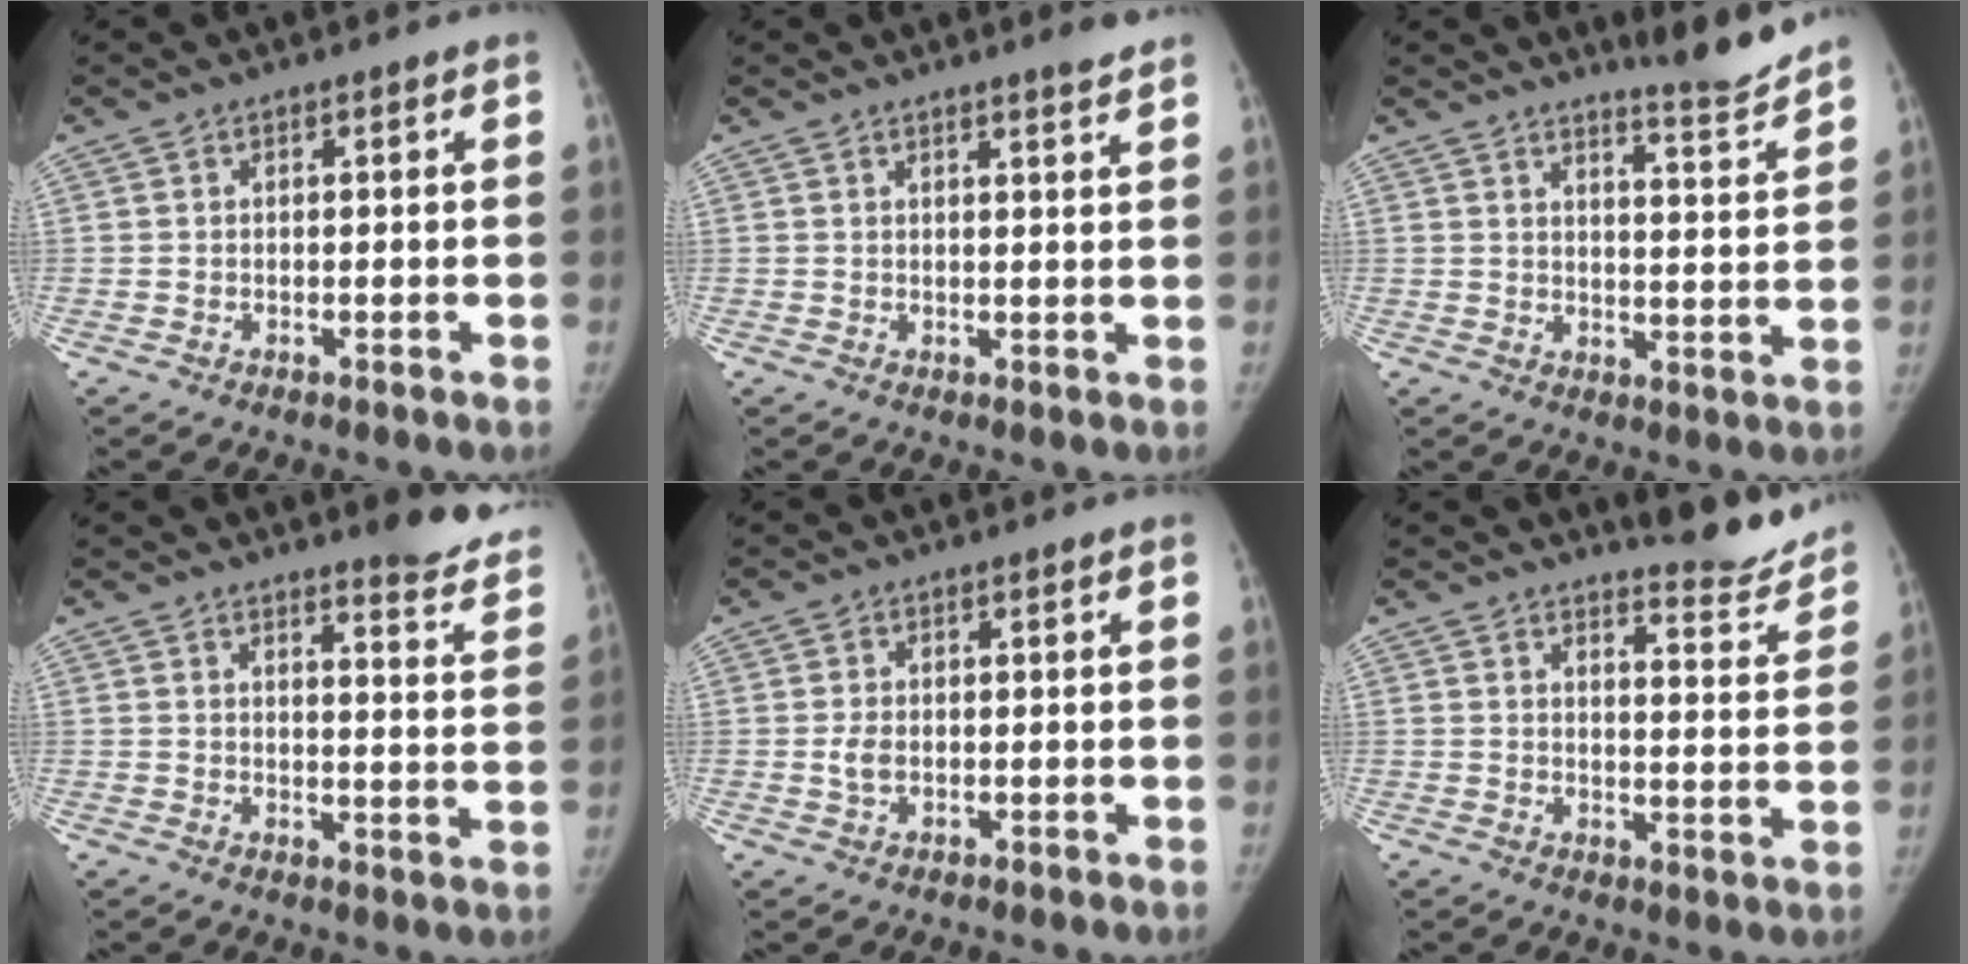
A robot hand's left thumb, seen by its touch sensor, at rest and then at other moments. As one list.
[{"total": 3.0, "force": [2.5, -0.1, 1.7], "torque": [-0.021, -0.017, 0.034]}, {"total": 6.8, "force": [6.5, -0.4, 2.1], "torque": [-0.027, -0.065, 0.095]}, {"total": 12.0, "force": [10.9, 2.0, 4.8], "torque": [-0.029, -0.092, 0.110]}, {"total": 2.3, "force": [-0.1, 1.6, 1.7], "torque": [-0.035, 0.000, -0.001]}, {"total": 9.2, "force": [8.9, 1.4, 1.7], "torque": [-0.002, -0.083, 0.110]}]